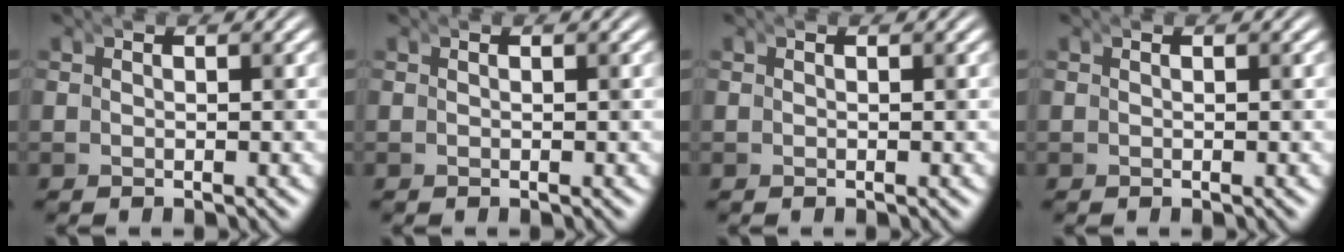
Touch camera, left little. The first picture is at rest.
{"total": 0.0}
{"total": 0.0}
{"total": 0.0}